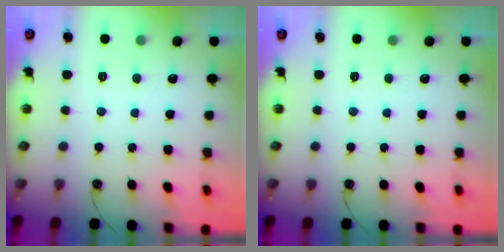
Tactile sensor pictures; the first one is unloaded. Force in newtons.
{"total": 0.0}